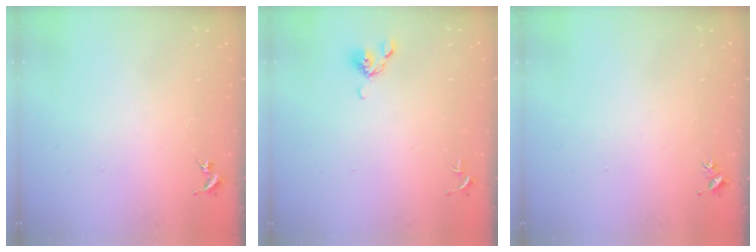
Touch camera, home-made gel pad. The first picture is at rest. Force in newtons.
{"total": 5.9, "press": 5.7, "slide": 1.5}
{"total": 3.1, "press": 3.1, "slide": 0.2}